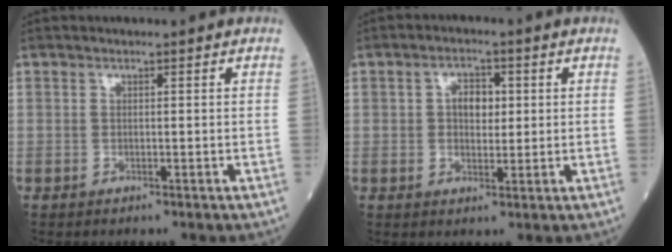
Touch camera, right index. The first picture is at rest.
{"total": 4.4, "force": [0.8, 3.0, 3.2], "torque": [-0.047, 0.013, 0.014]}